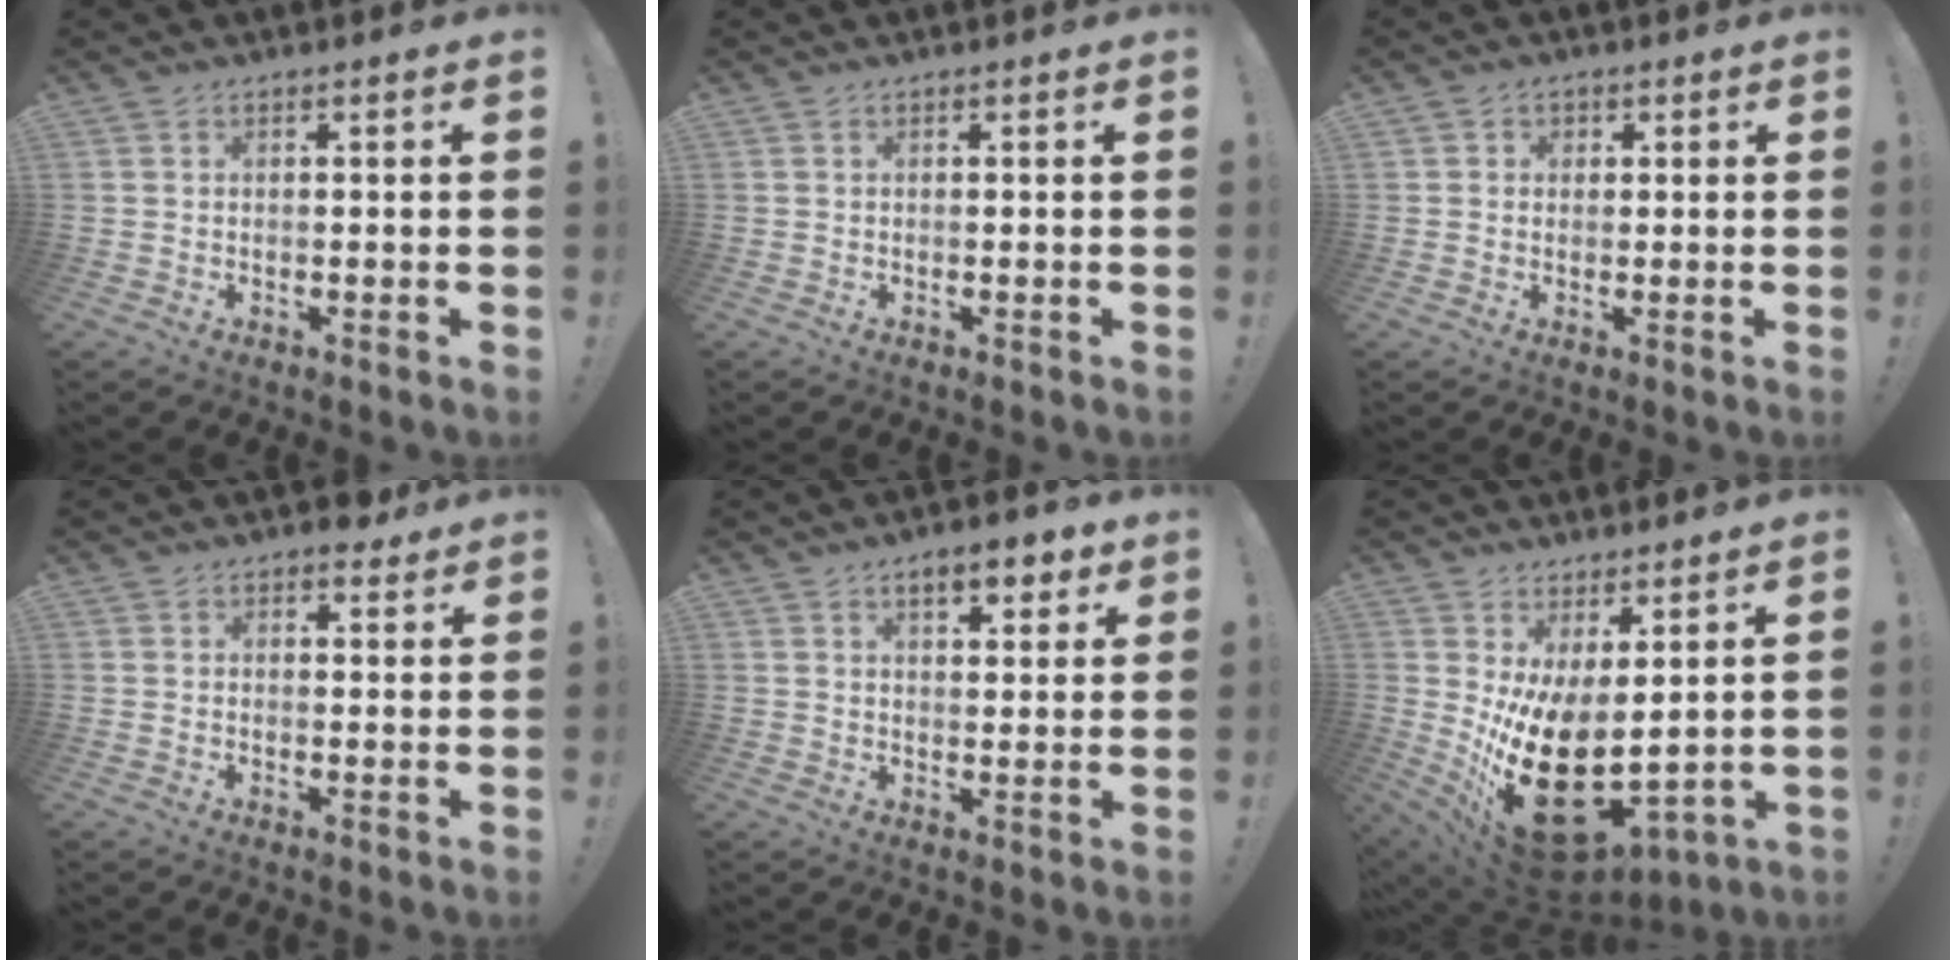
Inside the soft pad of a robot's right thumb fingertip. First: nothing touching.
{"total": 0.0}
{"total": 1.9, "force": [0.4, 1.8, 0.4], "torque": [0.003, 0.000, 0.004]}
{"total": 3.5, "force": [2.8, 1.7, 1.3], "torque": [0.007, -0.017, 0.046]}
{"total": 6.7, "force": [4.2, 2.7, 4.5], "torque": [-0.052, -0.017, 0.069]}
{"total": 20.2, "force": [-1.9, 10.3, 17.3], "torque": [-0.286, -0.020, -0.003]}